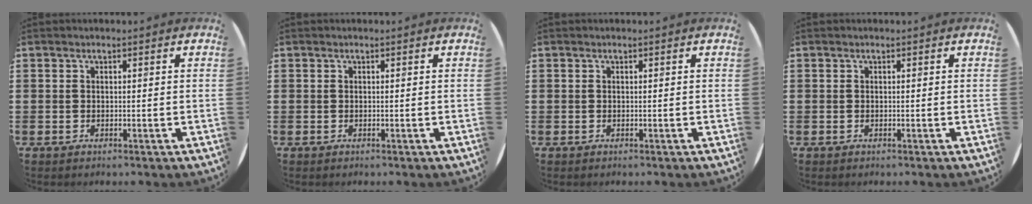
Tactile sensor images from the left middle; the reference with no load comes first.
{"total": 0.0}
{"total": 0.0}
{"total": 0.0}